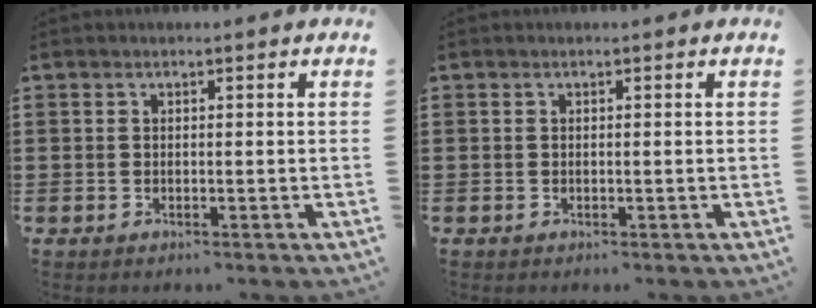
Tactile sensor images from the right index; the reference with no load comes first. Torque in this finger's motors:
{"motor_torque": [-0.26, -0.38, -0.12, -0.02]}